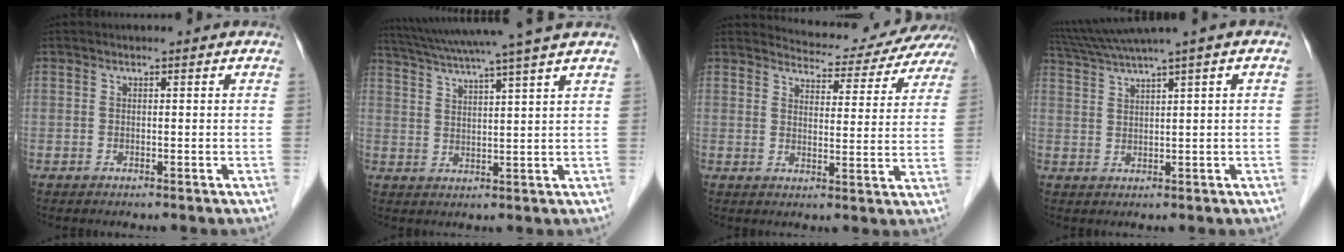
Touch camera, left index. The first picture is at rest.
{"total": 13.4, "force": [11.3, -1.9, 7.1], "torque": [-0.124, 0.007, 0.167]}
{"total": 11.1, "force": [10.9, 1.7, 1.3], "torque": [-0.012, -0.017, 0.120]}
{"total": 6.5, "force": [4.6, -1.5, 4.3], "torque": [-0.086, 0.024, 0.087]}